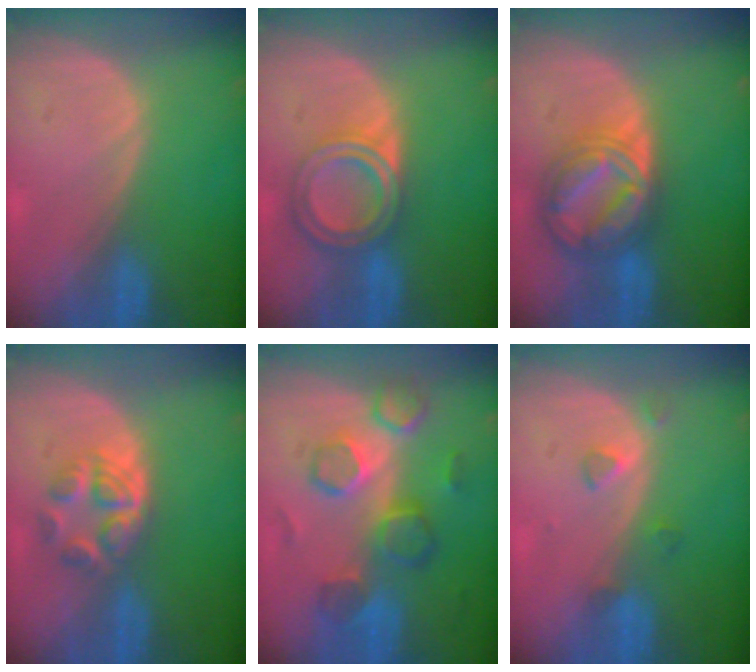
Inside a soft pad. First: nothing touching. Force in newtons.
{"total": 6.8, "press": 6.0, "slide": 3.2}
{"total": 9.1, "press": 9.1, "slide": 0.6}
{"total": 6.2, "press": 5.2, "slide": 3.3}
{"total": 8.7, "press": 8.4, "slide": 2.0}
{"total": 2.5, "press": 2.3, "slide": 0.9}